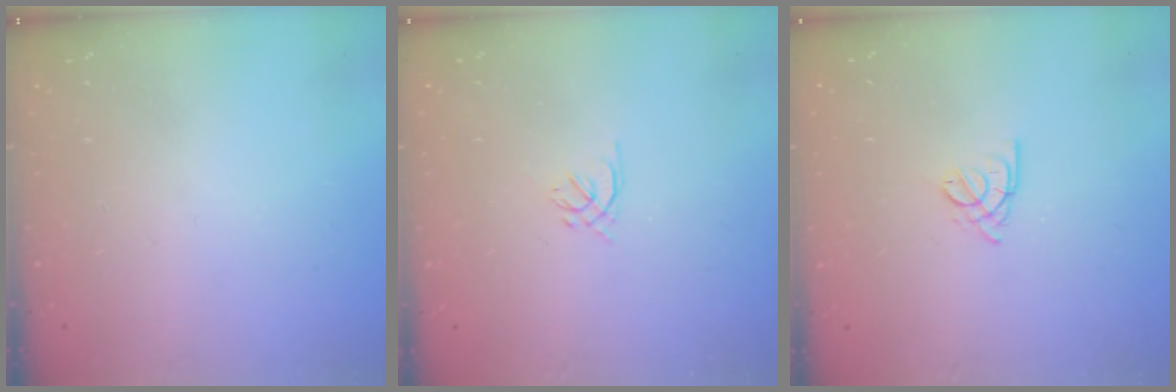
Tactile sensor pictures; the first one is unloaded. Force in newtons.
{"total": 1.4, "press": 1.3, "slide": 0.5}
{"total": 1.6, "press": 1.5, "slide": 0.5}